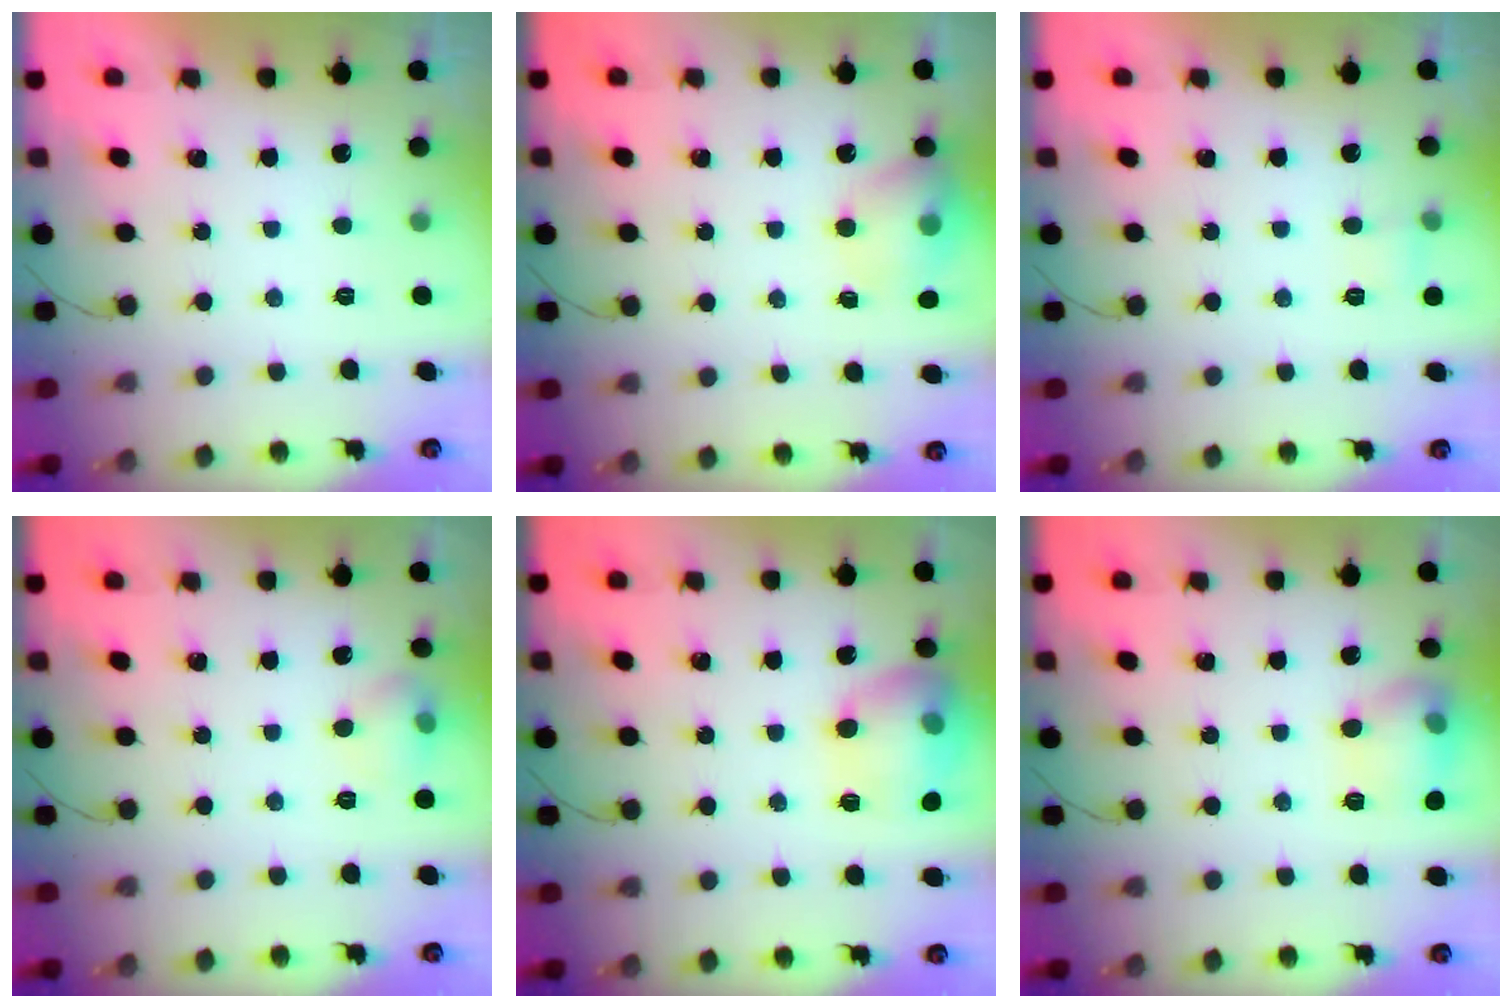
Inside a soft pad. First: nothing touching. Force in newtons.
{"total": 11.8, "press": 9.0, "slide": 7.6}
{"total": 3.5, "press": 3.3, "slide": 1.2}
{"total": 6.6, "press": 6.4, "slide": 1.6}
{"total": 15.7, "press": 15.7, "slide": 1.3}
{"total": 12.0, "press": 12.0, "slide": 1.0}